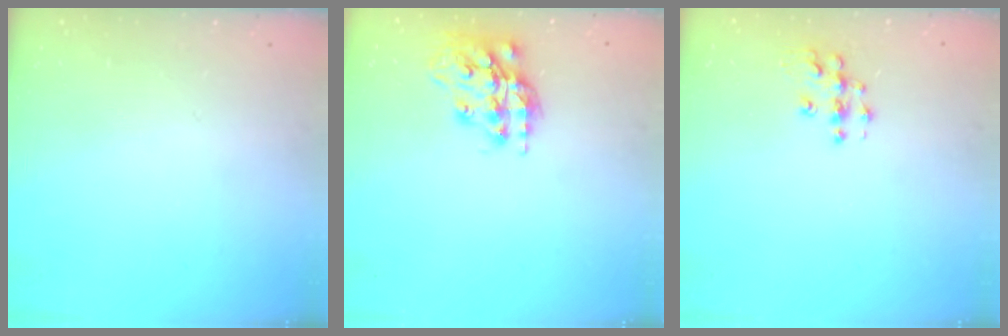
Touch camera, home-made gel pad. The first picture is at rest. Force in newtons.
{"total": 15.5, "press": 15.5, "slide": 1.1}
{"total": 7.1, "press": 7.1, "slide": 0.3}